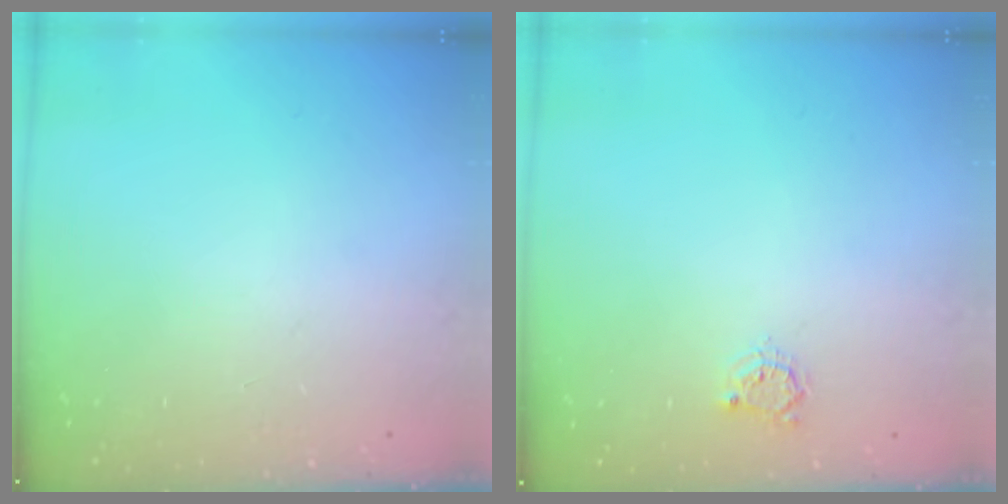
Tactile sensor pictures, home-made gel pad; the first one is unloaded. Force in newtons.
{"total": 3.3, "press": 3.3, "slide": 0.4}